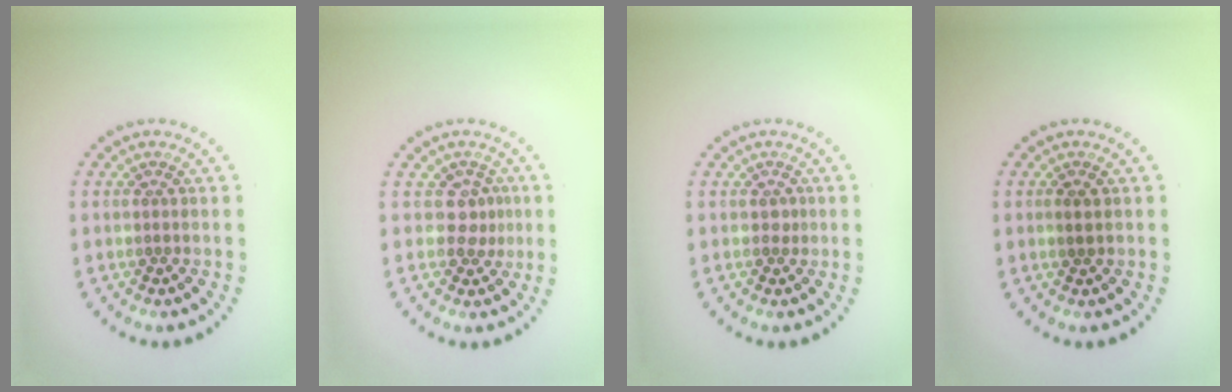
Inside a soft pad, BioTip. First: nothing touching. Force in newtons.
{"total": 1.9, "press": 1.4, "slide": 1.2}
{"total": 0.6, "press": 0.5, "slide": 0.2}
{"total": 0.9, "press": 0.9, "slide": 0.2}